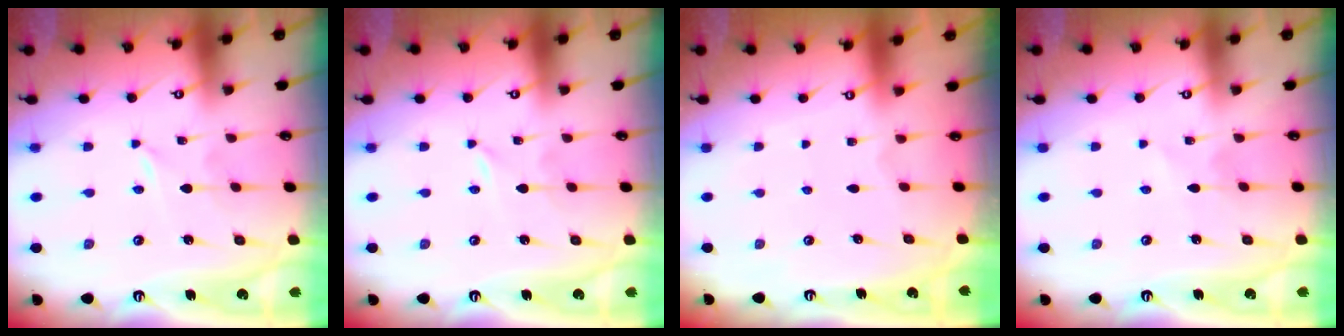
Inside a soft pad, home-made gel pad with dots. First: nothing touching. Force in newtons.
{"total": 0.0}
{"total": 0.0}
{"total": 2.9, "press": 2.8, "slide": 0.4}